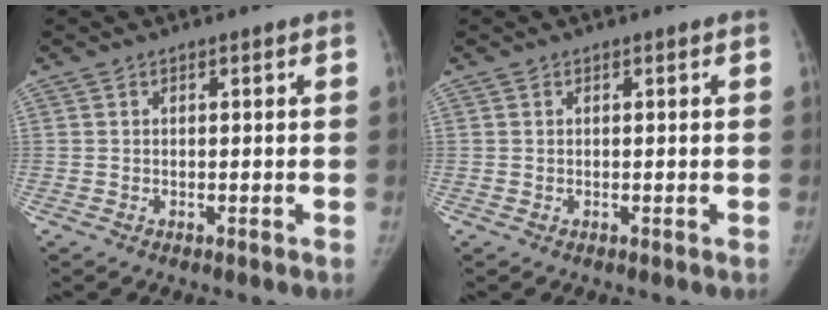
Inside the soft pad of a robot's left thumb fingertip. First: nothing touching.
{"total": 0.0}